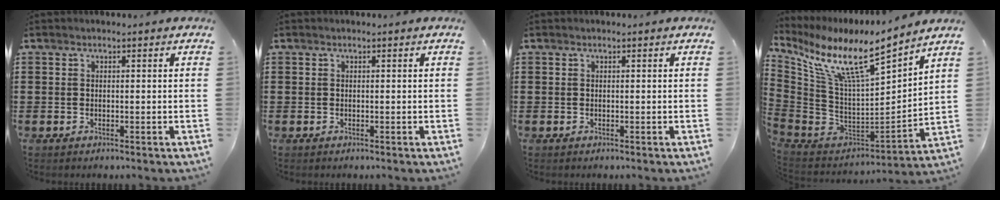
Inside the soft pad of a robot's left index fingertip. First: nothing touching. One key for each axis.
{"total": 0.0}
{"total": 0.0}
{"total": 11.5, "fx": 7.8, "fy": 1.8, "fz": 8.2, "tx": -0.186, "ty": -0.059, "tz": 0.129}